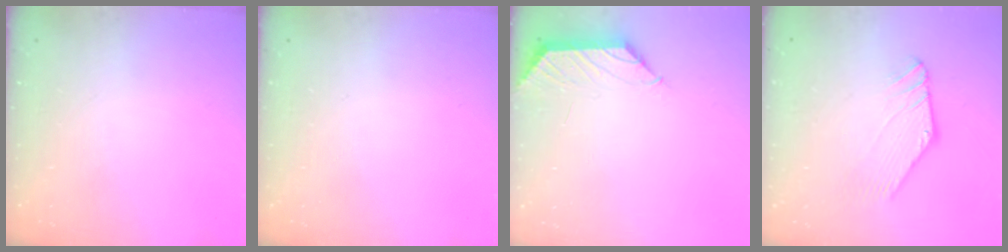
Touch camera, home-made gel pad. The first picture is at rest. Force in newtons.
{"total": 0.0}
{"total": 1.5, "press": 1.3, "slide": 0.6}
{"total": 1.4, "press": 1.4, "slide": 0.0}